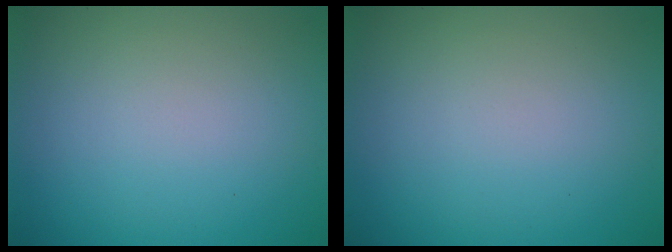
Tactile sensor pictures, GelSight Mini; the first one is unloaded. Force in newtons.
{"total": 0.0}